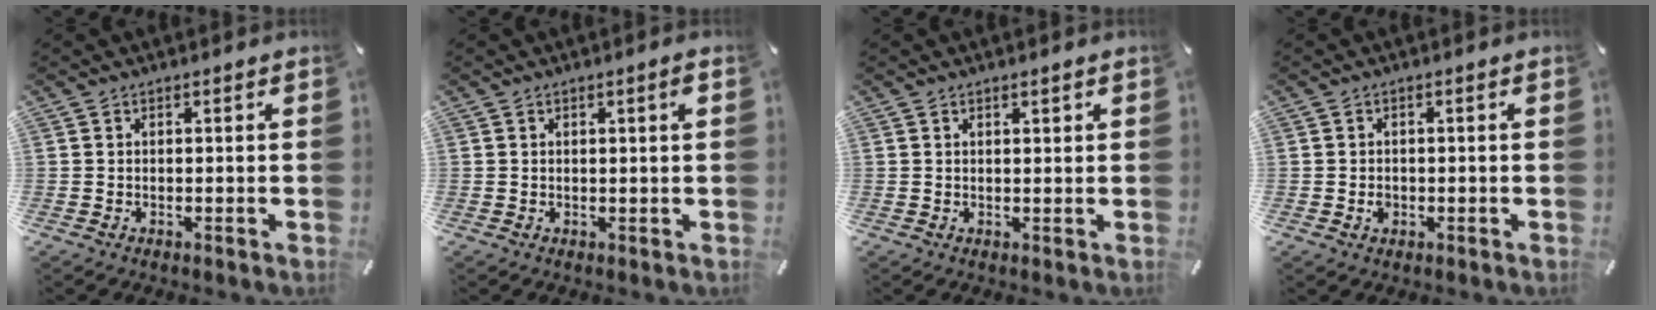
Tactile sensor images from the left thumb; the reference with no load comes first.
{"total": 1.7, "force": [0.6, 0.1, 1.5], "torque": [-0.030, 0.001, 0.009]}
{"total": 1.1, "force": [0.8, 0.4, 0.7], "torque": [-0.014, 0.000, 0.013]}
{"total": 1.5, "force": [-0.3, 1.4, 0.6], "torque": [-0.013, 0.004, -0.007]}